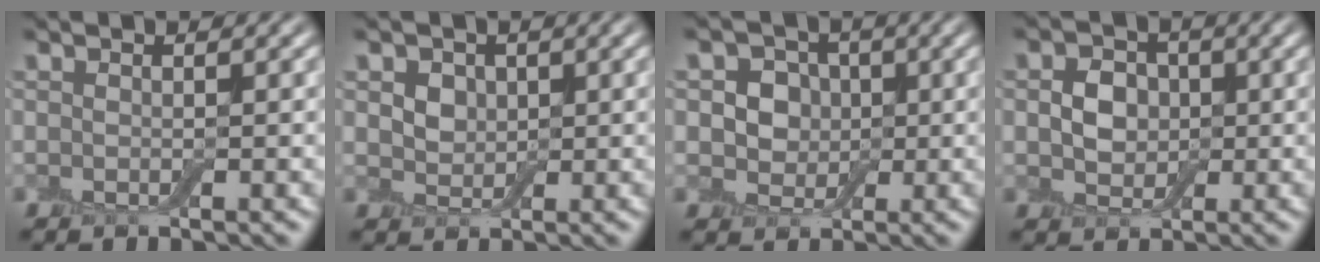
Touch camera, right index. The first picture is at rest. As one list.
[{"total": 3.2, "force": [1.4, 2.4, 1.6], "torque": [-0.041, 0.009, 0.021]}, {"total": 4.4, "force": [0.7, 3.8, 2.1], "torque": [-0.028, 0.008, -0.008]}, {"total": 3.1, "force": [0.1, 2.6, 1.7], "torque": [-0.029, 0.003, -0.003]}]